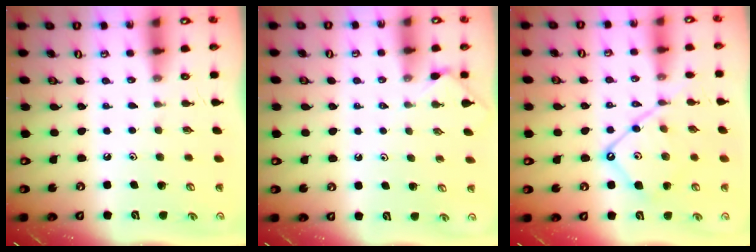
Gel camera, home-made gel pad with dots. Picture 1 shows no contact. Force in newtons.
{"total": 2.4, "press": 2.4, "slide": 0.5}
{"total": 11.9, "press": 11.8, "slide": 1.2}